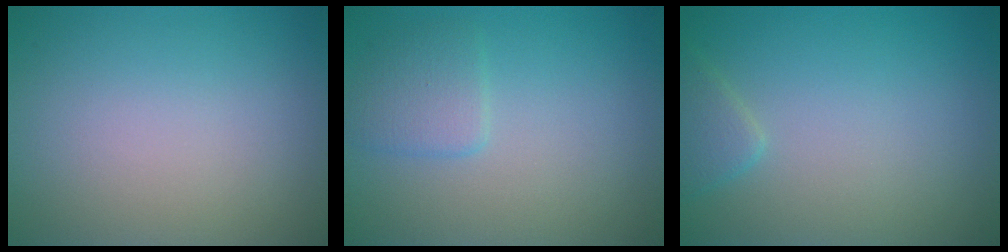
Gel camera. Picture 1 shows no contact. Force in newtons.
{"total": 2.0, "press": 2.0, "slide": 0.1}
{"total": 1.6, "press": 1.6, "slide": 0.1}